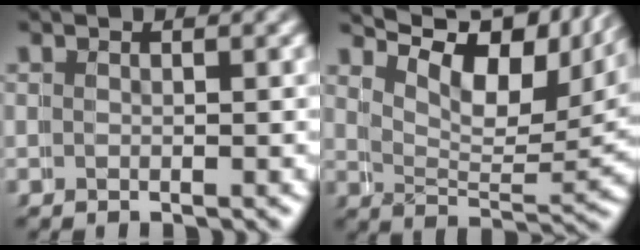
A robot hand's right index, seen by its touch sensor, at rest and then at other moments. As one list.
[{"total": 11.4, "force": [8.0, 4.7, 6.7], "torque": [-0.083, 0.028, 0.105]}]